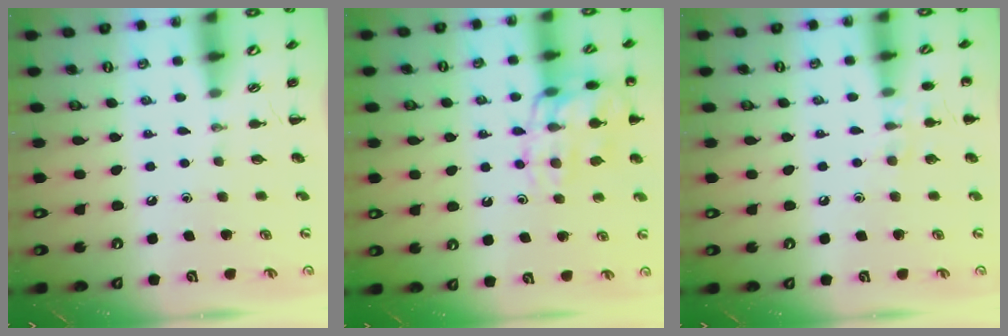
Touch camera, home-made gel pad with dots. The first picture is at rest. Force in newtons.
{"total": 15.7, "press": 15.6, "slide": 1.4}
{"total": 7.0, "press": 6.7, "slide": 2.0}